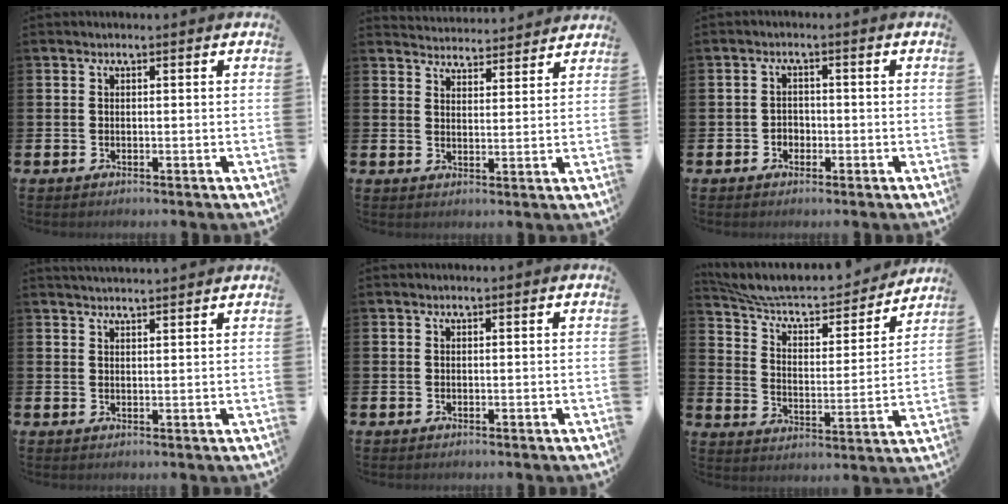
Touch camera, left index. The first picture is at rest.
{"total": 4.2, "force": [4.1, 0.5, -0.4], "torque": [-0.002, -0.032, 0.073]}
{"total": 1.8, "force": [-0.9, 1.5, 0.4], "torque": [-0.007, 0.002, -0.022]}
{"total": 2.3, "force": [2.3, 0.0, 0.0], "torque": [0.007, -0.017, 0.039]}
{"total": 0.0}
{"total": 8.1, "force": [7.2, 2.2, 2.8], "torque": [-0.085, -0.054, 0.119]}